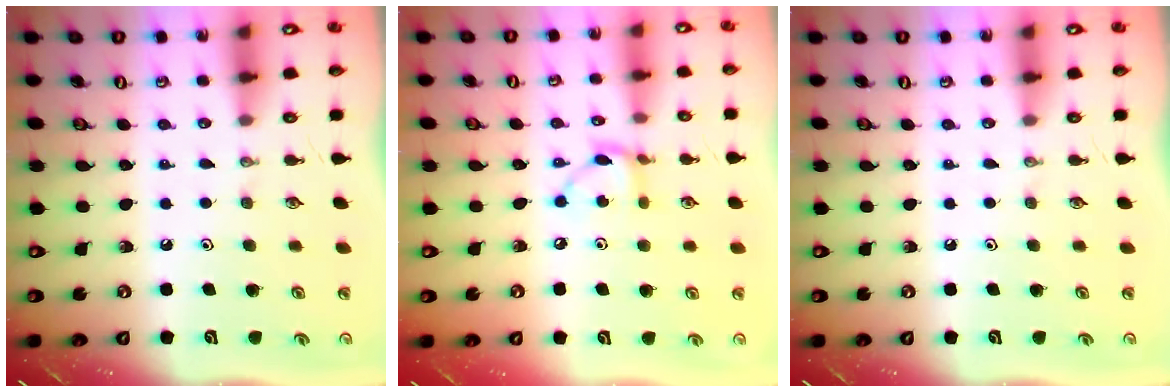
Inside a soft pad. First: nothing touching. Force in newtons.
{"total": 7.0, "press": 7.0, "slide": 0.3}
{"total": 0.0}